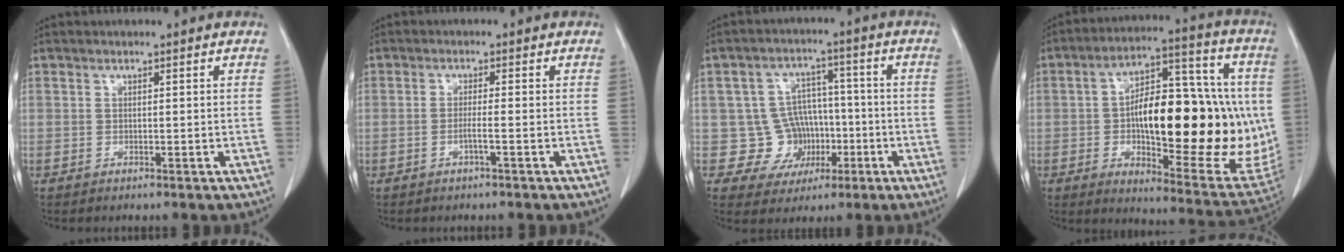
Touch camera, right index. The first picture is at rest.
{"total": 1.7, "force": [-0.8, -0.4, 1.5], "torque": [-0.028, 0.000, -0.016]}
{"total": 7.8, "force": [-1.4, 7.6, 1.3], "torque": [-0.008, 0.026, -0.015]}
{"total": 27.2, "force": [-1.1, 9.3, 25.6], "torque": [-0.331, 0.023, -0.004]}